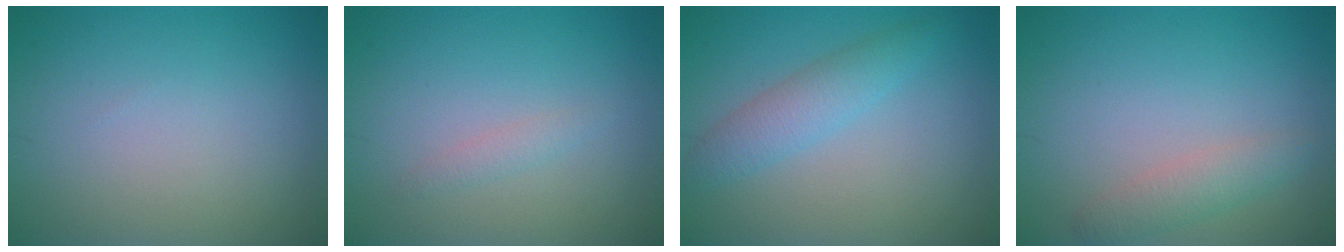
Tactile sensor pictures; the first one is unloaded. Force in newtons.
{"total": 1.0, "press": 1.0, "slide": 0.1}
{"total": 2.9, "press": 2.9, "slide": 0.1}
{"total": 2.1, "press": 2.1, "slide": 0.1}